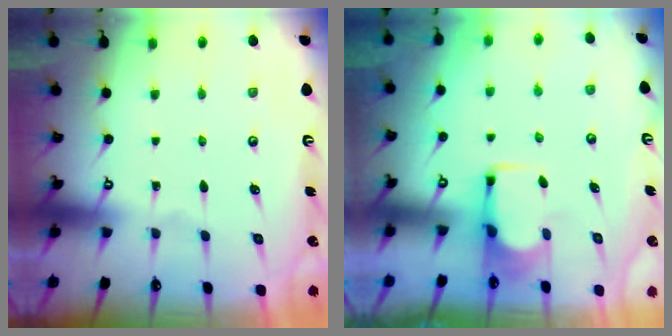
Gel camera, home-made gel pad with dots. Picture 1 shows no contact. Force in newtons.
{"total": 1.8, "press": 1.7, "slide": 0.6}